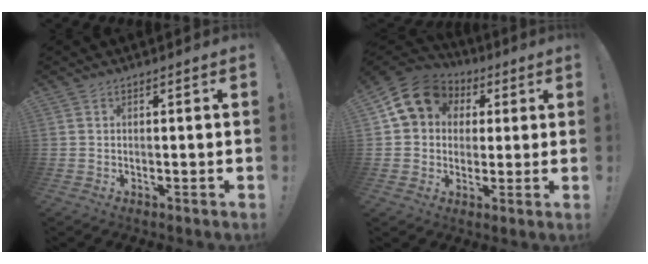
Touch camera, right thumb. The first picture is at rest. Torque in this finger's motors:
{"motor_torque": [-0.22, 1.00, 0.53, -0.28, 0.28]}